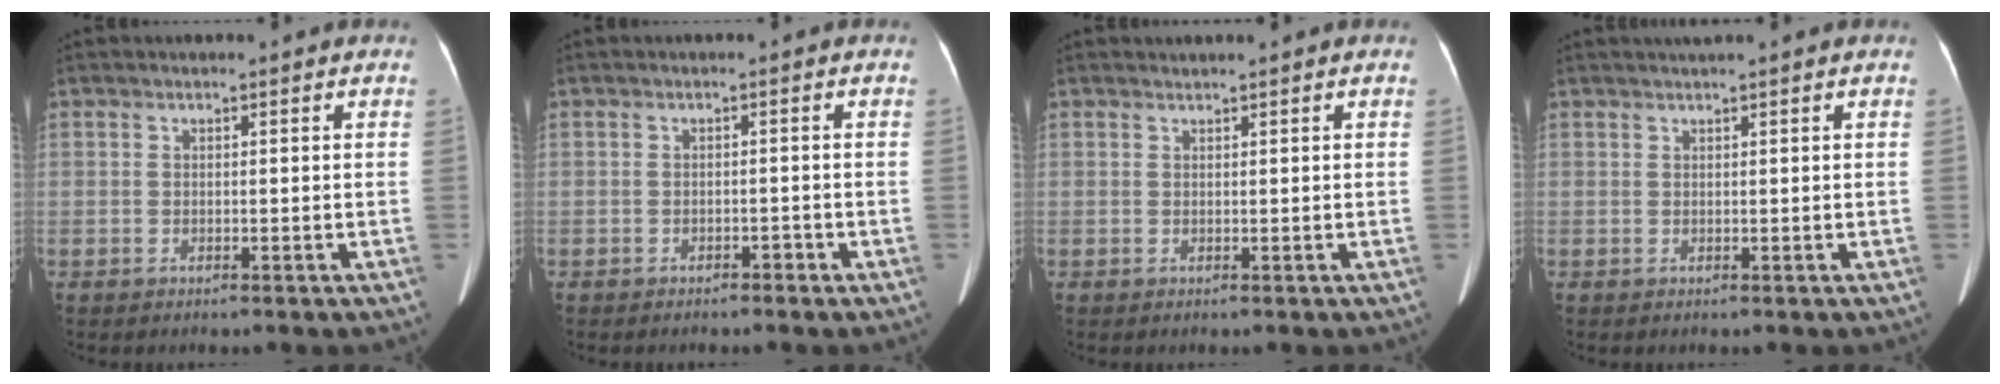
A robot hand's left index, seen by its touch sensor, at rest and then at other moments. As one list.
[{"total": 1.1, "force": [-0.9, 0.5, 0.5], "torque": [-0.007, 0.001, -0.014]}, {"total": 0.0}, {"total": 1.1, "force": [0.8, -0.3, 0.7], "torque": [-0.011, 0.010, 0.021]}]